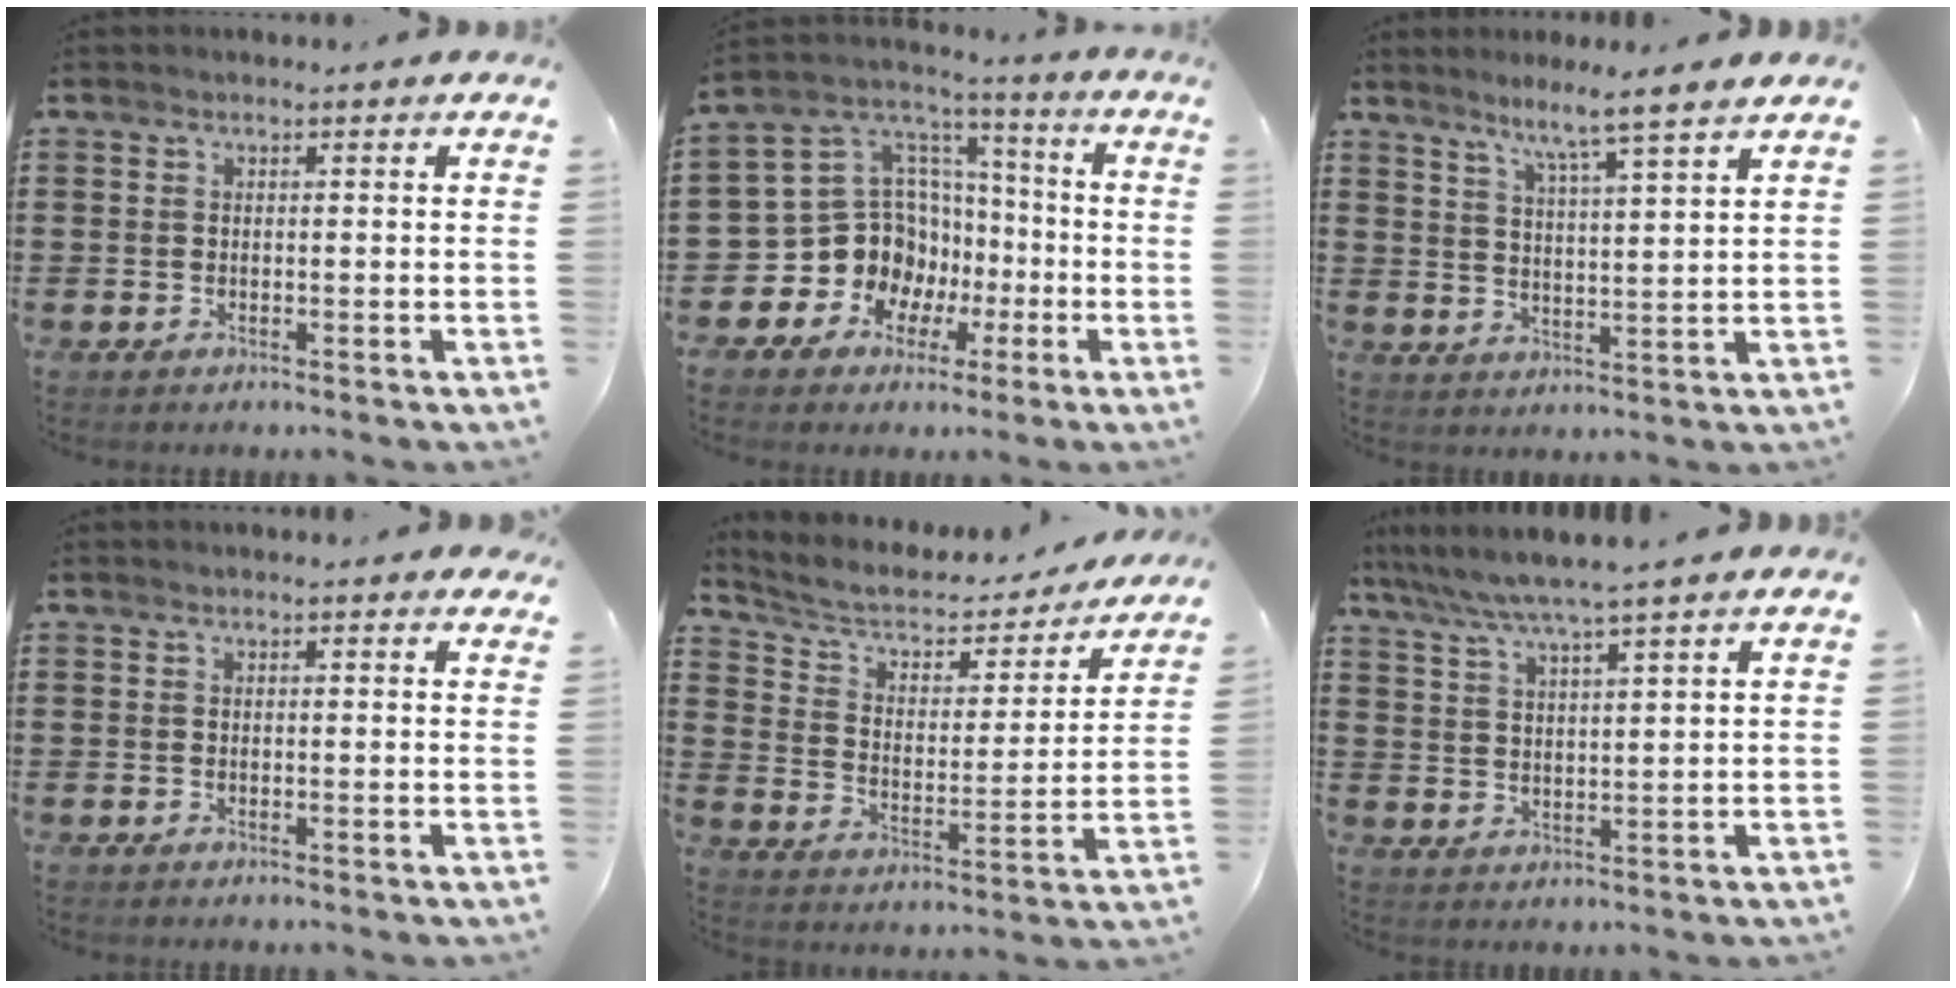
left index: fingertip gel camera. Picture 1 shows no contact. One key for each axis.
{"total": 12.7, "fx": -3.2, "fy": 11.4, "fz": 4.5, "tx": -0.139, "ty": -0.006, "tz": -0.049}
{"total": 5.3, "fx": 4.5, "fy": -1.4, "fz": 2.5, "tx": -0.067, "ty": -0.026, "tz": 0.071}
{"total": 1.1, "fx": 1.0, "fy": 0.0, "fz": 0.5, "tx": -0.011, "ty": 0.000, "tz": 0.018}
{"total": 4.5, "fx": 3.3, "fy": 2.3, "fz": 2.0, "tx": -0.060, "ty": -0.022, "tz": 0.049}
{"total": 5.2, "fx": 4.4, "fy": -0.7, "fz": 2.6, "tx": -0.064, "ty": -0.020, "tz": 0.075}